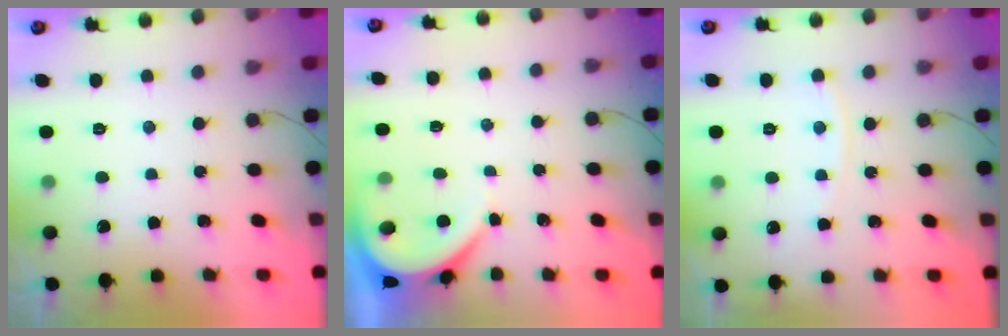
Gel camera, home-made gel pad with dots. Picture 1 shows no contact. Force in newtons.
{"total": 3.5, "press": 3.4, "slide": 0.5}
{"total": 5.0, "press": 4.9, "slide": 0.7}